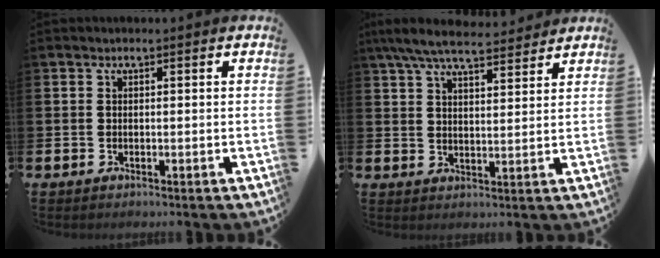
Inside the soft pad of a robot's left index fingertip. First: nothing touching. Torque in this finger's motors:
{"motor_torque": [1.26, -0.88, 0.79, 0.17]}